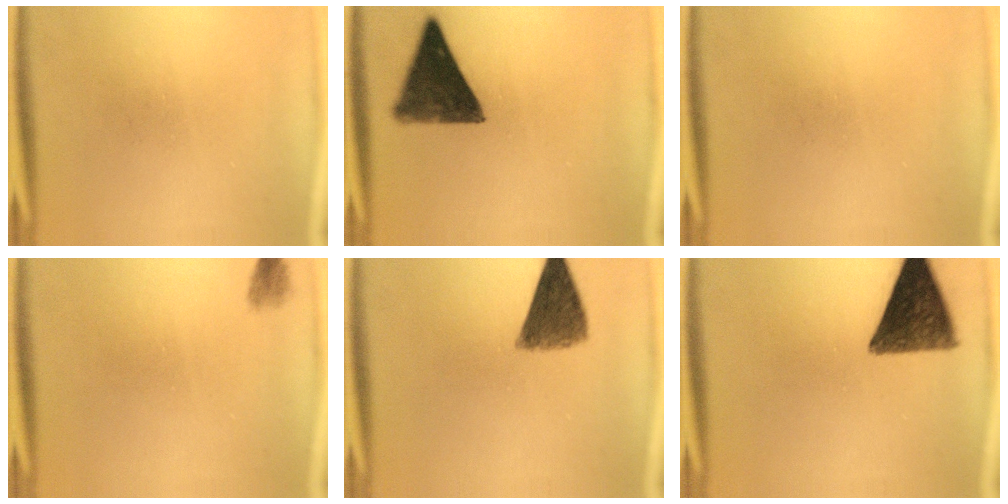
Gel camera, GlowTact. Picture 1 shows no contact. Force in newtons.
{"total": 11.5}
{"total": 0.0}
{"total": 1.3}
{"total": 8.1}
{"total": 12.0}